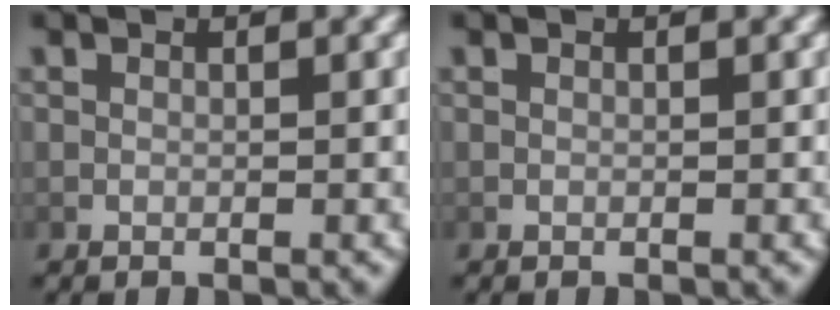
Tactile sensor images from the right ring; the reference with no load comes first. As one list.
[{"total": 0.0}]